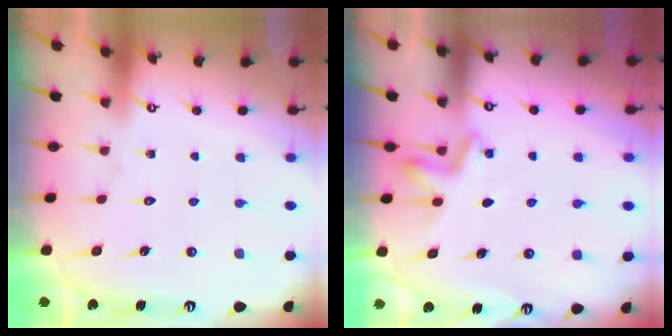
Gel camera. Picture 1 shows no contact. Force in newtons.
{"total": 4.3, "press": 4.1, "slide": 1.3}